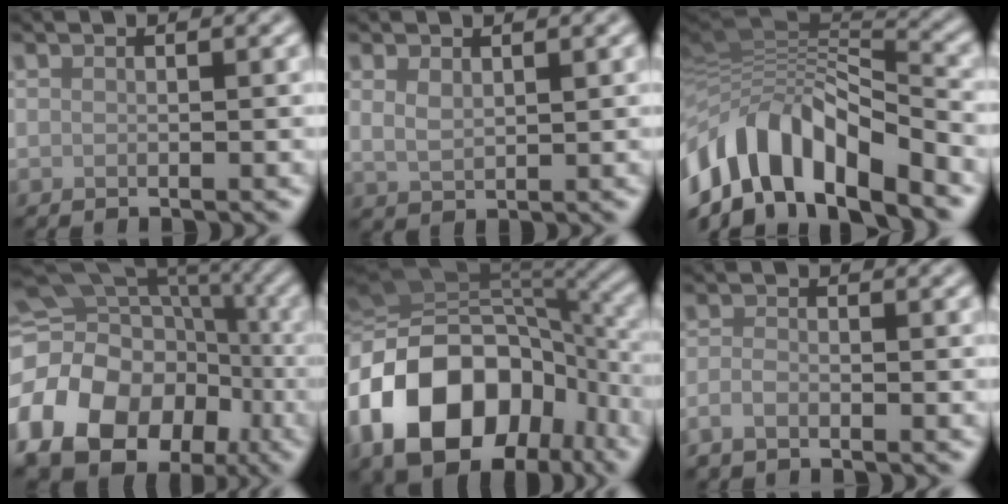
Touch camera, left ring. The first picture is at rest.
{"total": 1.9, "force": [0.9, 1.0, 1.2], "torque": [-0.030, -0.004, 0.024]}
{"total": 11.3, "force": [-5.3, 5.4, 8.4], "torque": [-0.148, 0.013, -0.096]}
{"total": 18.5, "force": [-7.0, 14.1, 9.7], "torque": [-0.216, -0.016, -0.112]}
{"total": 16.5, "force": [-5.7, 11.6, 10.3], "torque": [-0.206, -0.011, -0.098]}
{"total": 1.4, "force": [-0.9, 0.5, 0.8], "torque": [-0.019, -0.002, -0.022]}